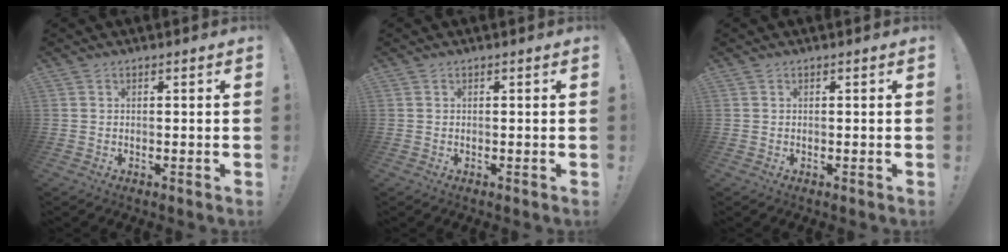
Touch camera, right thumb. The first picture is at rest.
{"total": 0.0}
{"total": 0.0}